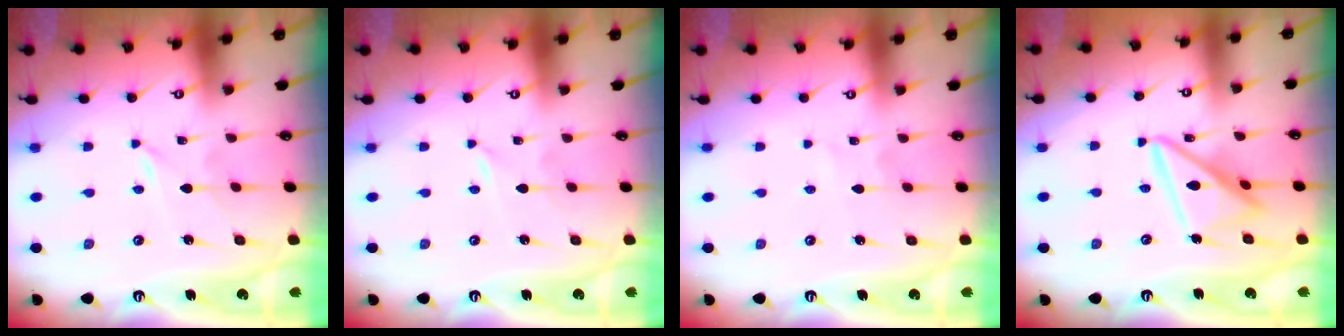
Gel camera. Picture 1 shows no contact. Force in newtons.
{"total": 0.0}
{"total": 2.2, "press": 2.1, "slide": 0.3}
{"total": 14.2, "press": 14.1, "slide": 1.5}